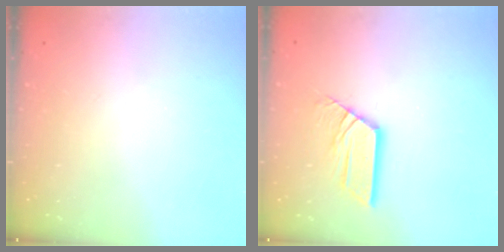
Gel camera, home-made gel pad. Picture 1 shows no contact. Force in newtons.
{"total": 9.5, "press": 9.5, "slide": 0.8}